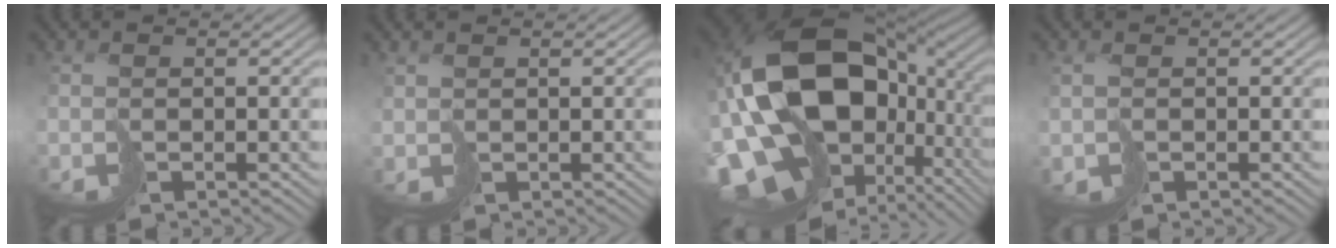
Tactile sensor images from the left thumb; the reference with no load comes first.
{"total": 1.1, "force": [0.8, 0.6, 0.3], "torque": [-0.014, -0.007, 0.013]}
{"total": 20.9, "force": [-0.4, 14.8, 14.7], "torque": [-0.347, -0.041, 0.015]}
{"total": 1.4, "force": [0.2, 1.1, 0.8], "torque": [-0.024, -0.003, 0.001]}